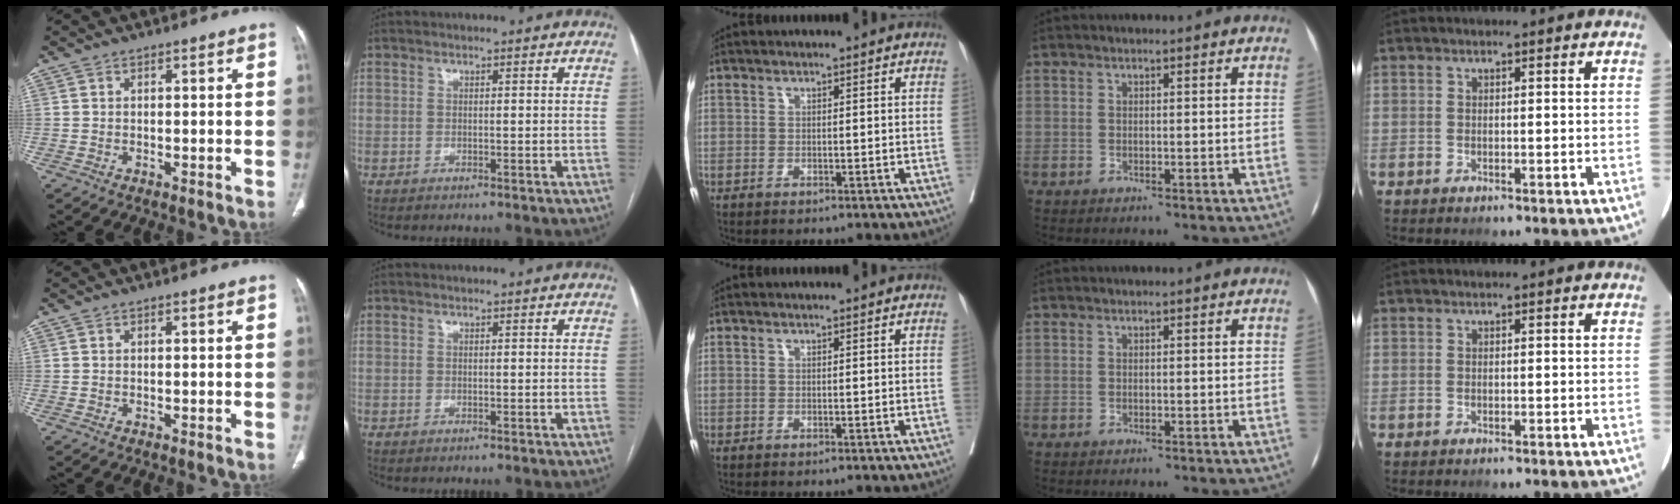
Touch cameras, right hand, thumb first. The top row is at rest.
{}